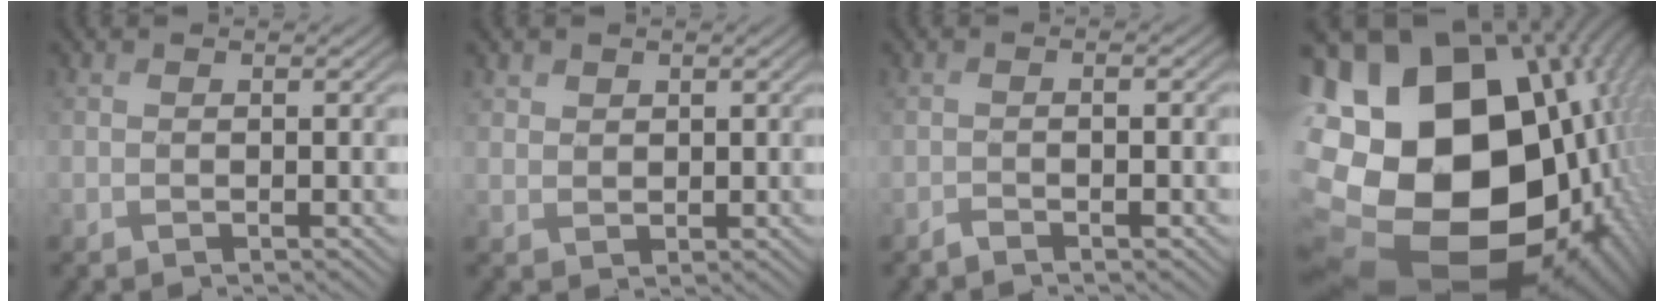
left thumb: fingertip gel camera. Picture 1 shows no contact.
{"total": 2.7, "force": [1.9, 1.9, 0.7], "torque": [-0.026, -0.004, 0.044]}
{"total": 1.5, "force": [-0.9, -0.2, 1.2], "torque": [-0.022, 0.003, -0.018]}
{"total": 24.2, "force": [-1.8, 18.9, 15.1], "torque": [-0.307, -0.051, -0.024]}